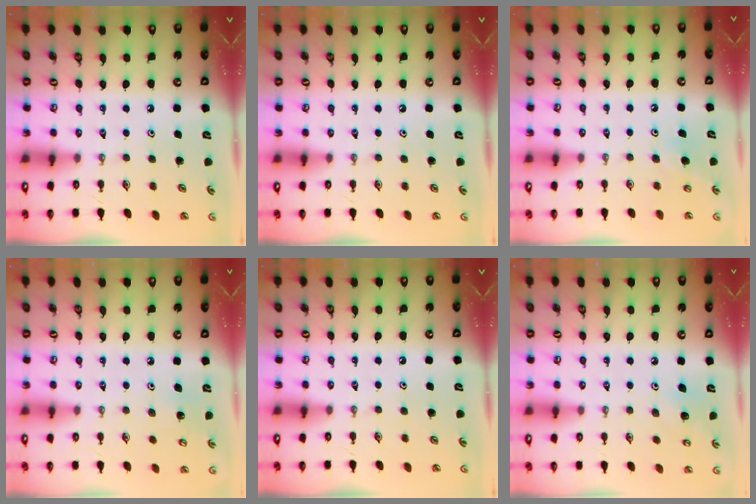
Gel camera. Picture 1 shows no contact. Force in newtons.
{"total": 0.0}
{"total": 6.4, "press": 6.3, "slide": 1.0}
{"total": 4.4, "press": 4.3, "slide": 0.8}
{"total": 0.0}
{"total": 6.5, "press": 6.5, "slide": 0.6}